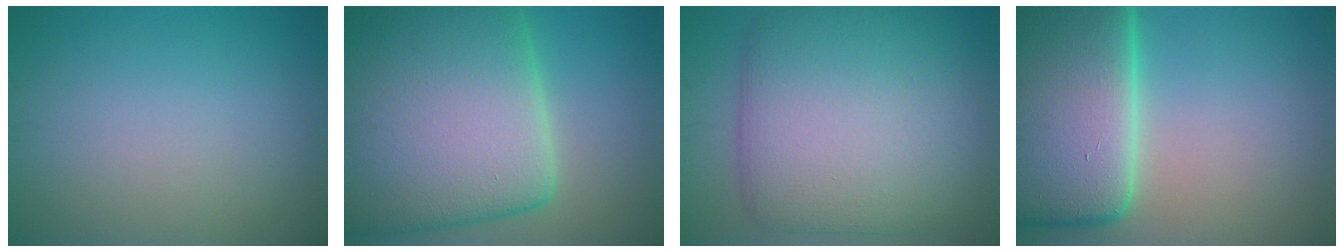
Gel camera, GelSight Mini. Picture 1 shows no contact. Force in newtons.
{"total": 19.9, "press": 19.8, "slide": 1.3}
{"total": 12.3, "press": 12.3, "slide": 0.5}
{"total": 19.1, "press": 19.1, "slide": 1.9}